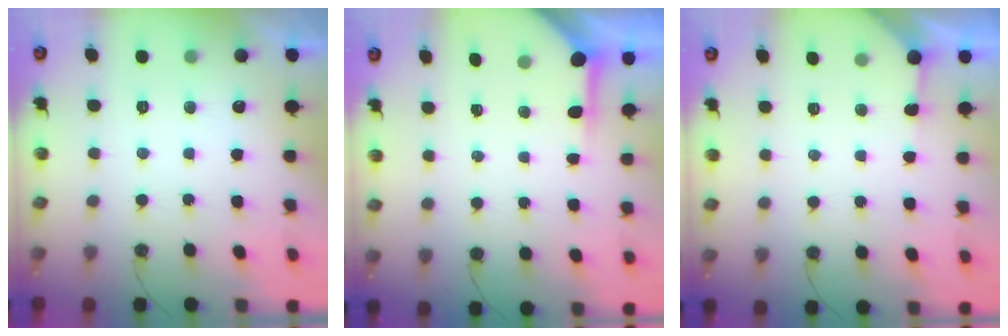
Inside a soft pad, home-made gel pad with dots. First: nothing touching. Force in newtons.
{"total": 3.9, "press": 3.9, "slide": 0.4}
{"total": 3.5, "press": 3.5, "slide": 0.3}